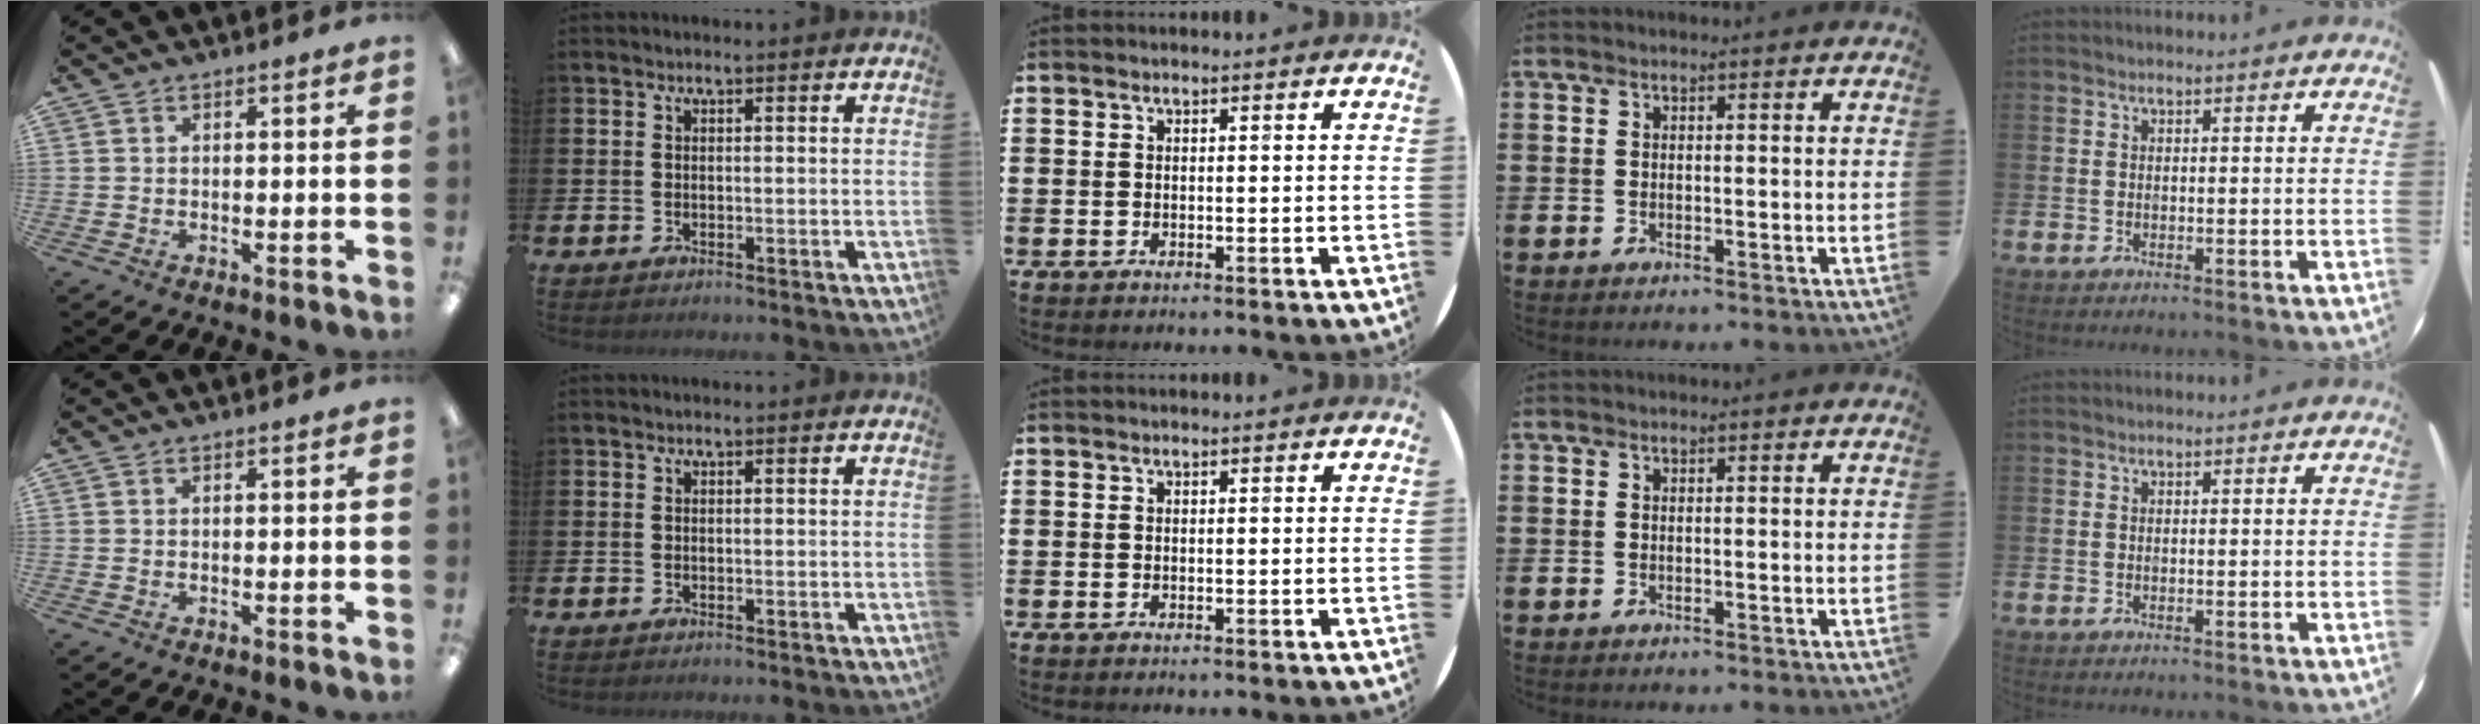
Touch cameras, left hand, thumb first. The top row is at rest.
{}